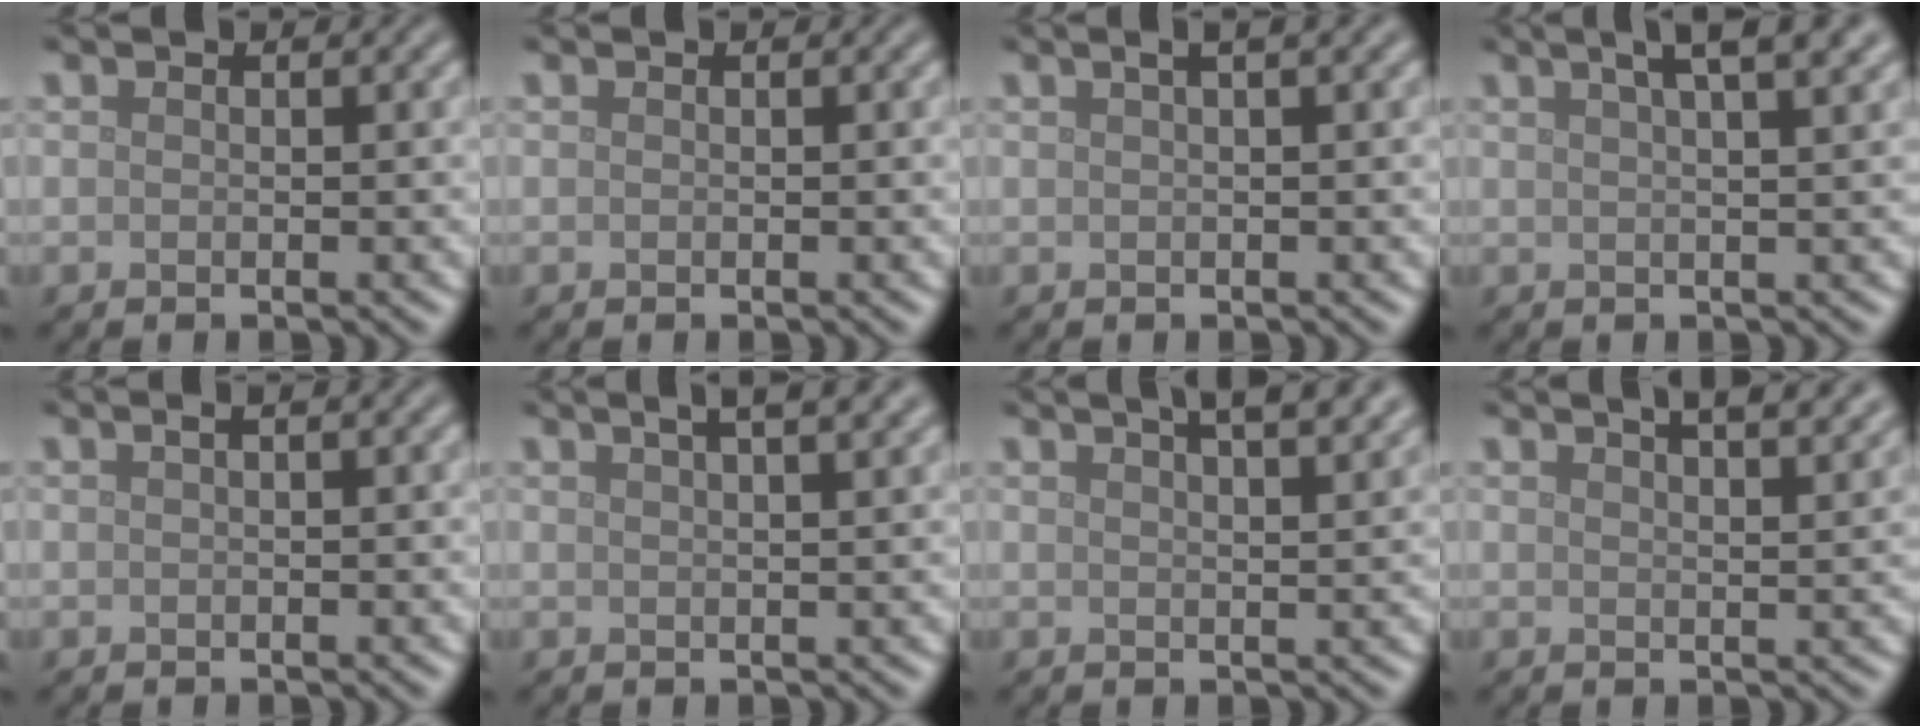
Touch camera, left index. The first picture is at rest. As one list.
[{"total": 0.0}, {"total": 2.9, "force": [1.4, 1.0, 2.3], "torque": [-0.020, 0.003, 0.007]}, {"total": 6.4, "force": [3.9, 2.0, 4.7], "torque": [-0.037, 0.035, 0.024]}, {"total": 1.1, "force": [0.3, 0.2, 1.1], "torque": [-0.020, 0.008, 0.004]}, {"total": 6.1, "force": [3.8, 2.3, 4.1], "torque": [-0.029, 0.041, 0.025]}, {"total": 7.2, "force": [4.6, 2.8, 4.7], "torque": [-0.025, 0.047, 0.034]}, {"total": 6.9, "force": [4.7, 2.6, 4.2], "torque": [-0.023, 0.042, 0.034]}]